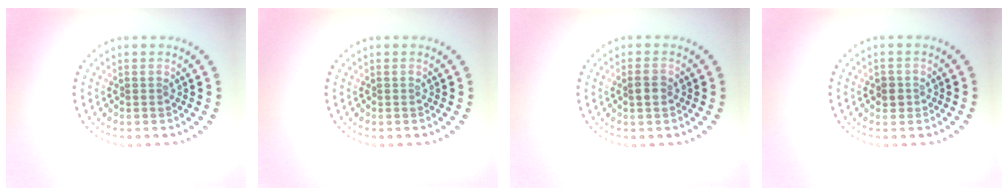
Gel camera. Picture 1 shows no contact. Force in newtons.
{"total": 0.0}
{"total": 1.4, "press": 1.4, "slide": 0.2}
{"total": 1.2, "press": 1.1, "slide": 0.4}